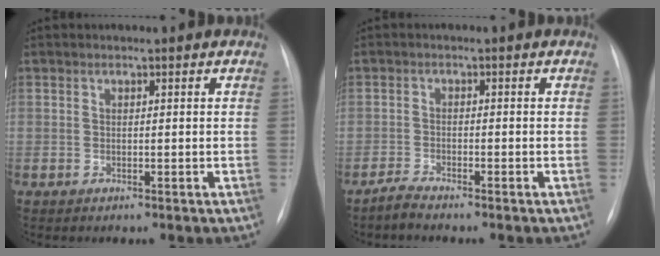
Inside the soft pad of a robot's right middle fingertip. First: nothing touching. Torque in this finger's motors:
{"motor_torque": [-0.20, -0.11, -0.02, 0.02]}